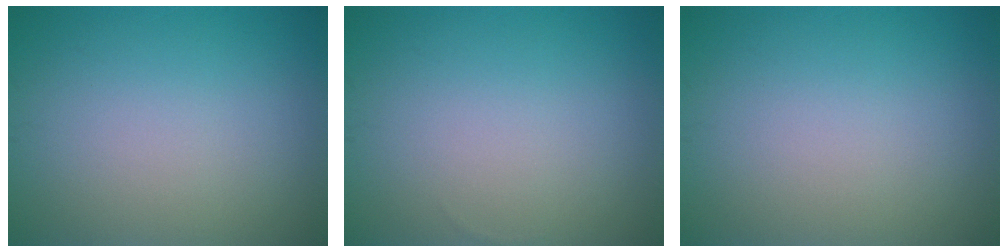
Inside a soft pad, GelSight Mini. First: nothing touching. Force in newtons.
{"total": 0.0}
{"total": 0.0}